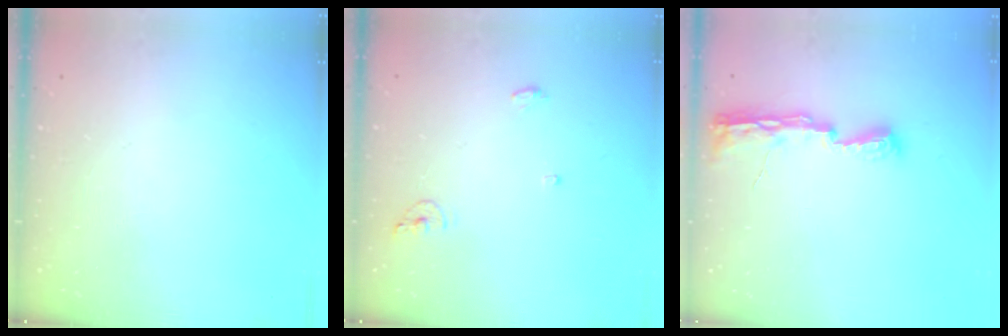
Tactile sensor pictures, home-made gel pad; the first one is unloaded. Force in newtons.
{"total": 5.7, "press": 5.7, "slide": 0.9}
{"total": 8.9, "press": 8.5, "slide": 2.3}